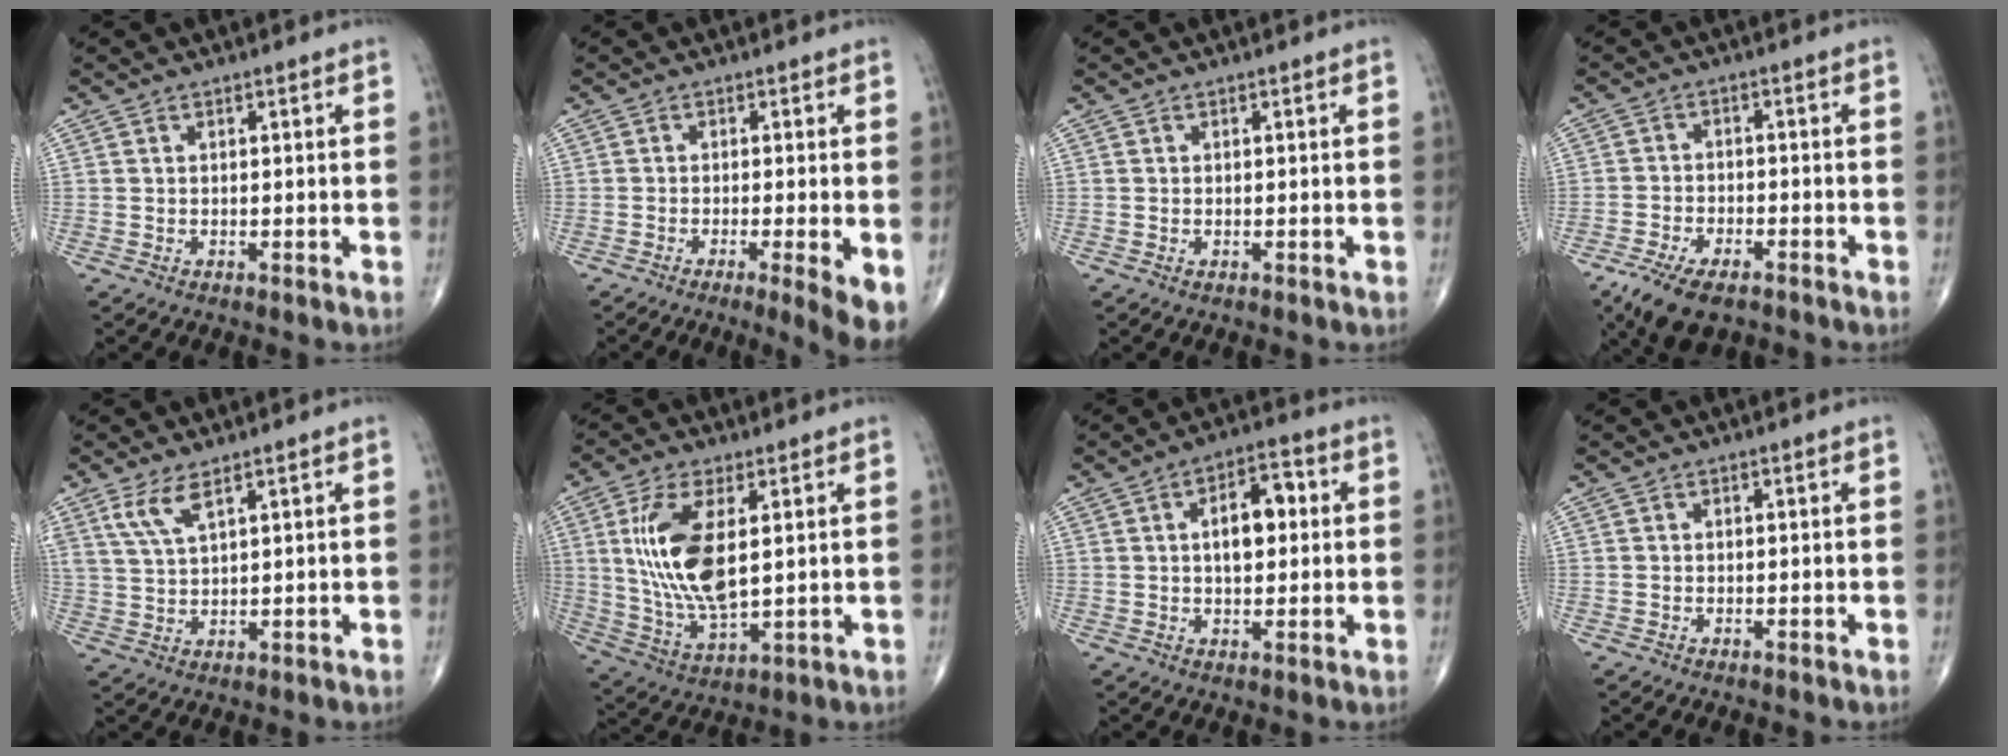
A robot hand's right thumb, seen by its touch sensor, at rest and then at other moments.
{"total": 5.8, "force": [-2.1, 0.5, 5.4], "torque": [-0.087, -0.013, -0.038]}
{"total": 0.0}
{"total": 9.3, "force": [-6.2, 3.9, 5.7], "torque": [-0.101, 0.009, -0.111]}
{"total": 5.3, "force": [3.2, 1.7, 3.9], "torque": [-0.087, -0.011, 0.074]}
{"total": 14.9, "force": [2.9, 6.5, 13.1], "torque": [-0.268, -0.019, 0.066]}
{"total": 8.3, "force": [1.2, 4.5, 6.9], "torque": [-0.087, 0.016, 0.013]}
{"total": 0.0}